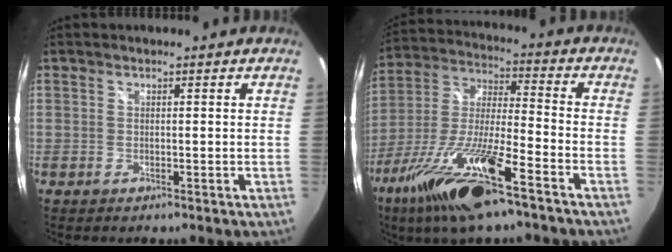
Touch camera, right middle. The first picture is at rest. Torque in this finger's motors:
{"motor_torque": [1.78, -0.36, 1.05, 0.21]}